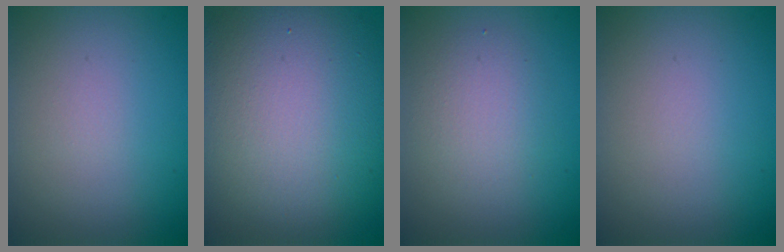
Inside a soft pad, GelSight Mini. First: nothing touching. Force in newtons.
{"total": 12.8, "press": 12.8, "slide": 0.6}
{"total": 2.6, "press": 2.6, "slide": 0.1}
{"total": 0.0}